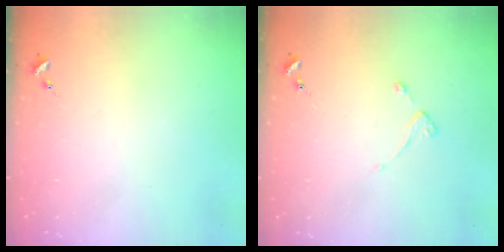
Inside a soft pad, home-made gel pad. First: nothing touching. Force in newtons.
{"total": 2.7, "press": 2.6, "slide": 0.5}